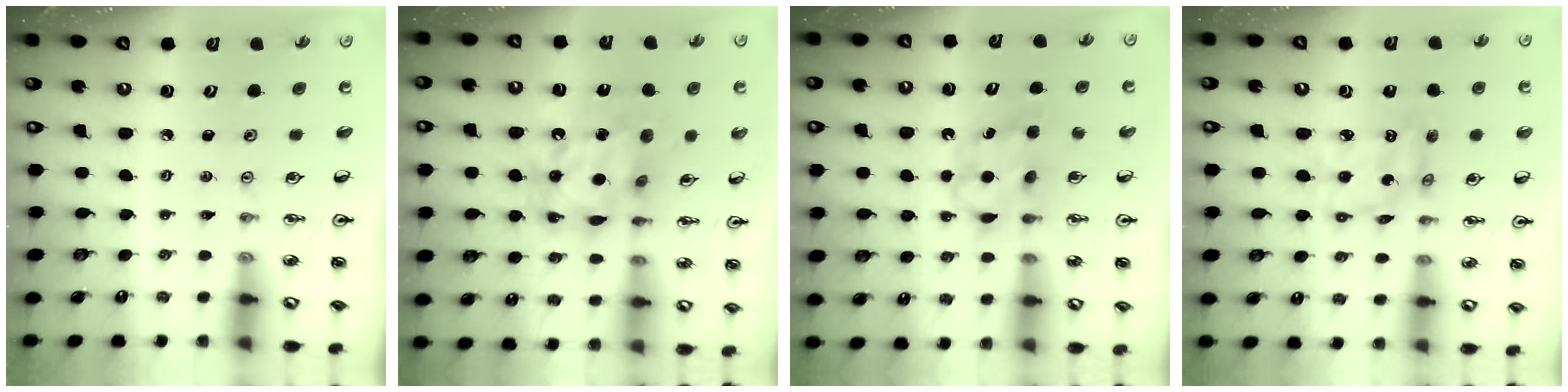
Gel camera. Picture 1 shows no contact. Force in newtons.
{"total": 12.2, "press": 12.1, "slide": 1.3}
{"total": 6.0, "press": 5.9, "slide": 0.7}
{"total": 7.3, "press": 7.3, "slide": 0.5}